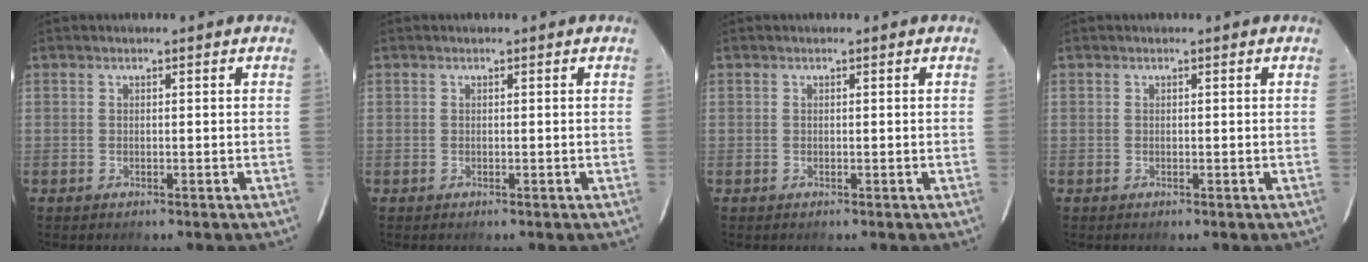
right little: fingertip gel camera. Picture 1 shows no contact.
{"total": 0.0}
{"total": 0.0}
{"total": 0.0}